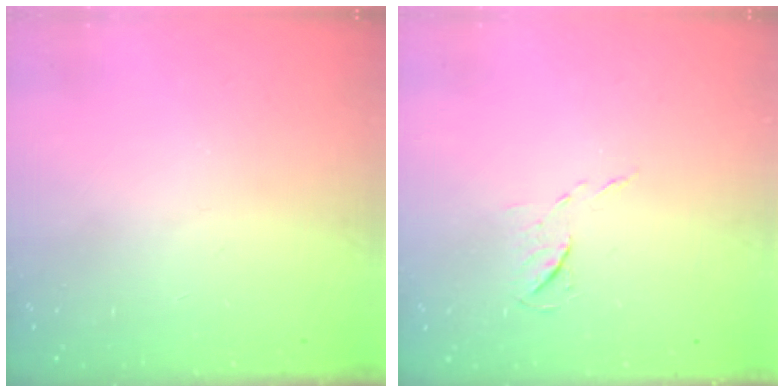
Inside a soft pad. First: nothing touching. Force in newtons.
{"total": 4.9, "press": 4.9, "slide": 0.5}